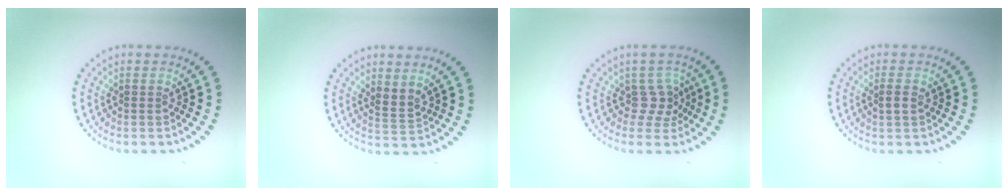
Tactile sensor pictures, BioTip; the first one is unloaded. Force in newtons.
{"total": 1.8, "press": 1.3, "slide": 1.2}
{"total": 2.1, "press": 1.5, "slide": 1.5}
{"total": 1.2, "press": 1.1, "slide": 0.4}